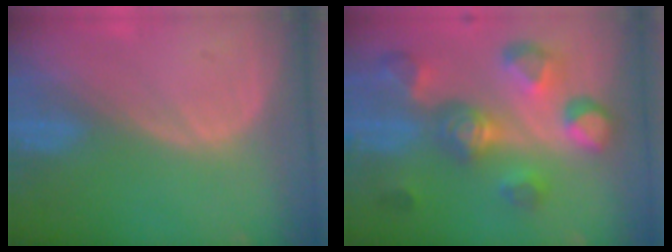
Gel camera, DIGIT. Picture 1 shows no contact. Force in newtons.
{"total": 11.0, "press": 9.9, "slide": 4.9}